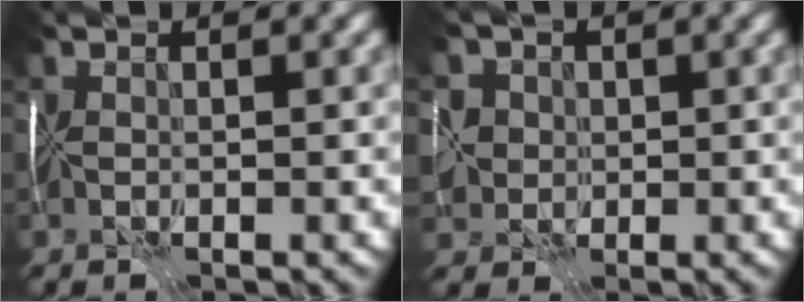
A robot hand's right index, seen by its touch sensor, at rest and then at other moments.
{"total": 4.5, "force": [0.7, 4.2, 1.6], "torque": [-0.021, 0.017, 0.000]}